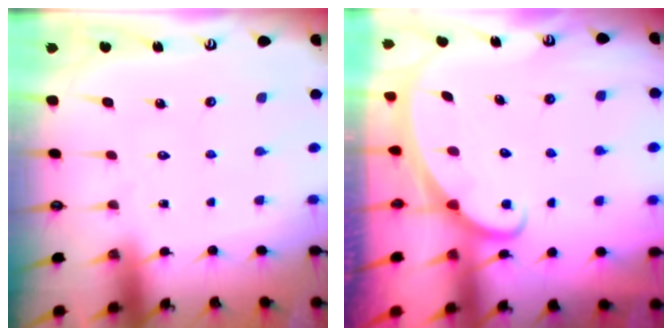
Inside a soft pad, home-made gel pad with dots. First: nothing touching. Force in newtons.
{"total": 2.1, "press": 2.1, "slide": 0.1}